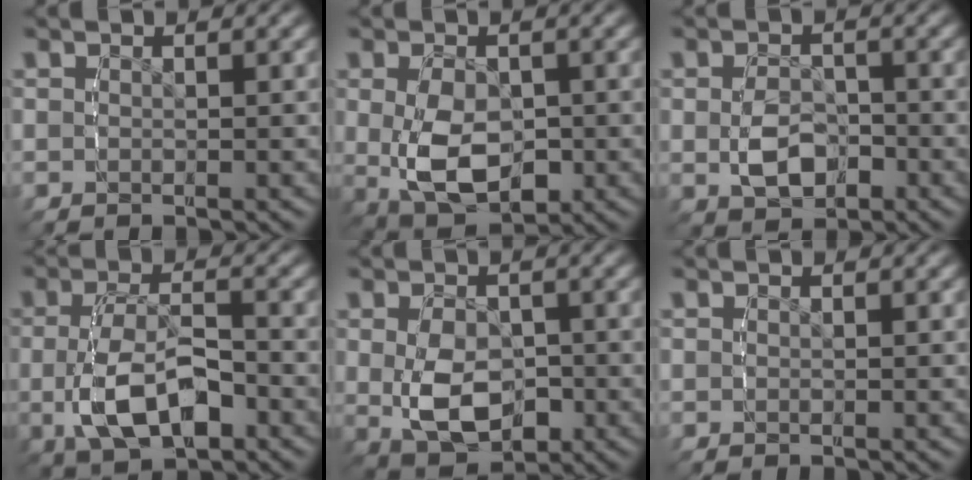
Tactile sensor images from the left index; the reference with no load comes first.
{"total": 8.0, "force": [-2.2, 6.2, 4.6], "torque": [-0.115, -0.029, -0.028]}
{"total": 3.3, "force": [-0.9, 3.1, 1.0], "torque": [-0.038, -0.011, -0.017]}
{"total": 5.9, "force": [-2.2, 4.1, 3.6], "torque": [-0.089, -0.011, -0.037]}
{"total": 7.0, "force": [-1.7, 5.6, 3.9], "torque": [-0.093, -0.021, -0.024]}
{"total": 0.0}